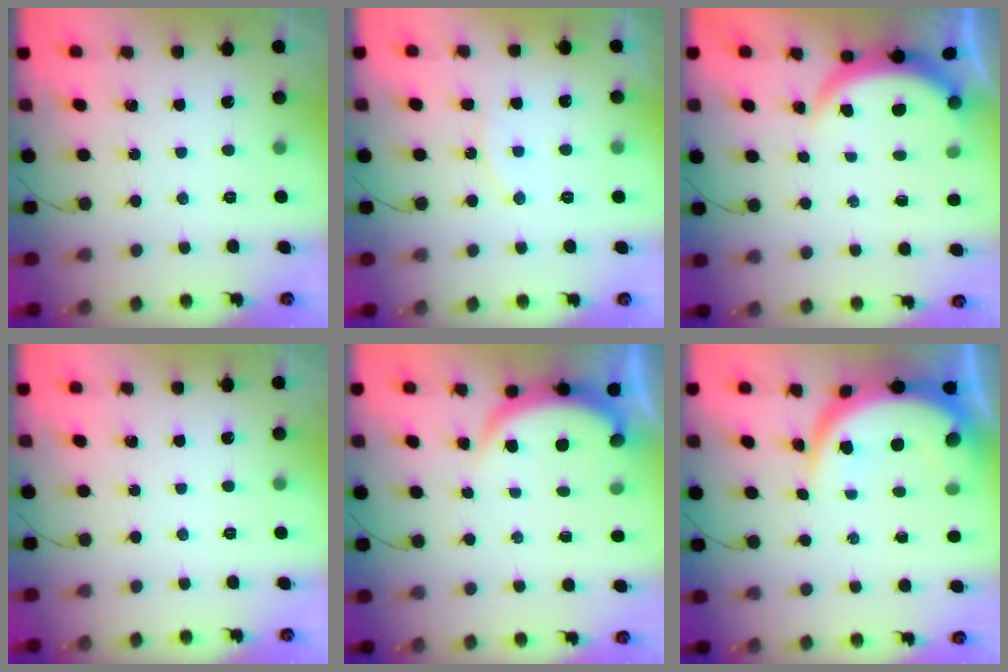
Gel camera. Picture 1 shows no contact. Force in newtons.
{"total": 8.2, "press": 8.2, "slide": 0.3}
{"total": 4.0, "press": 4.0, "slide": 0.3}
{"total": 0.0}
{"total": 4.6, "press": 4.6, "slide": 0.4}
{"total": 8.9, "press": 8.9, "slide": 0.7}